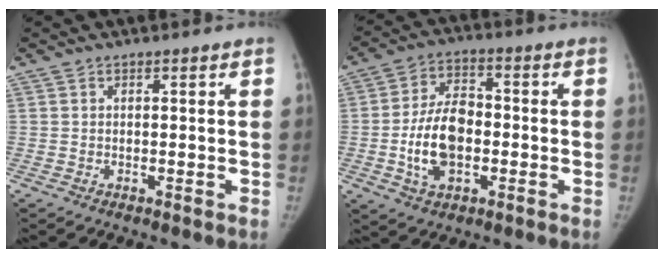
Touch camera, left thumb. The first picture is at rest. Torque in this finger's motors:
{"motor_torque": [0.57, 1.44, 0.07, 0.12, 0.24]}